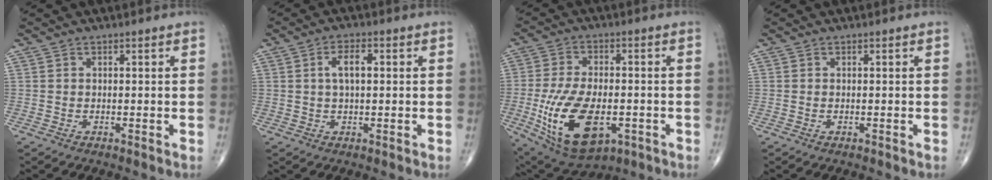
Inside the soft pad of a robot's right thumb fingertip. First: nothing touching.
{"total": 4.4, "force": [0.7, 2.0, 3.8], "torque": [-0.068, 0.007, 0.012]}
{"total": 18.0, "force": [-4.9, 9.7, 14.4], "torque": [-0.266, 0.003, -0.064]}
{"total": 0.0}